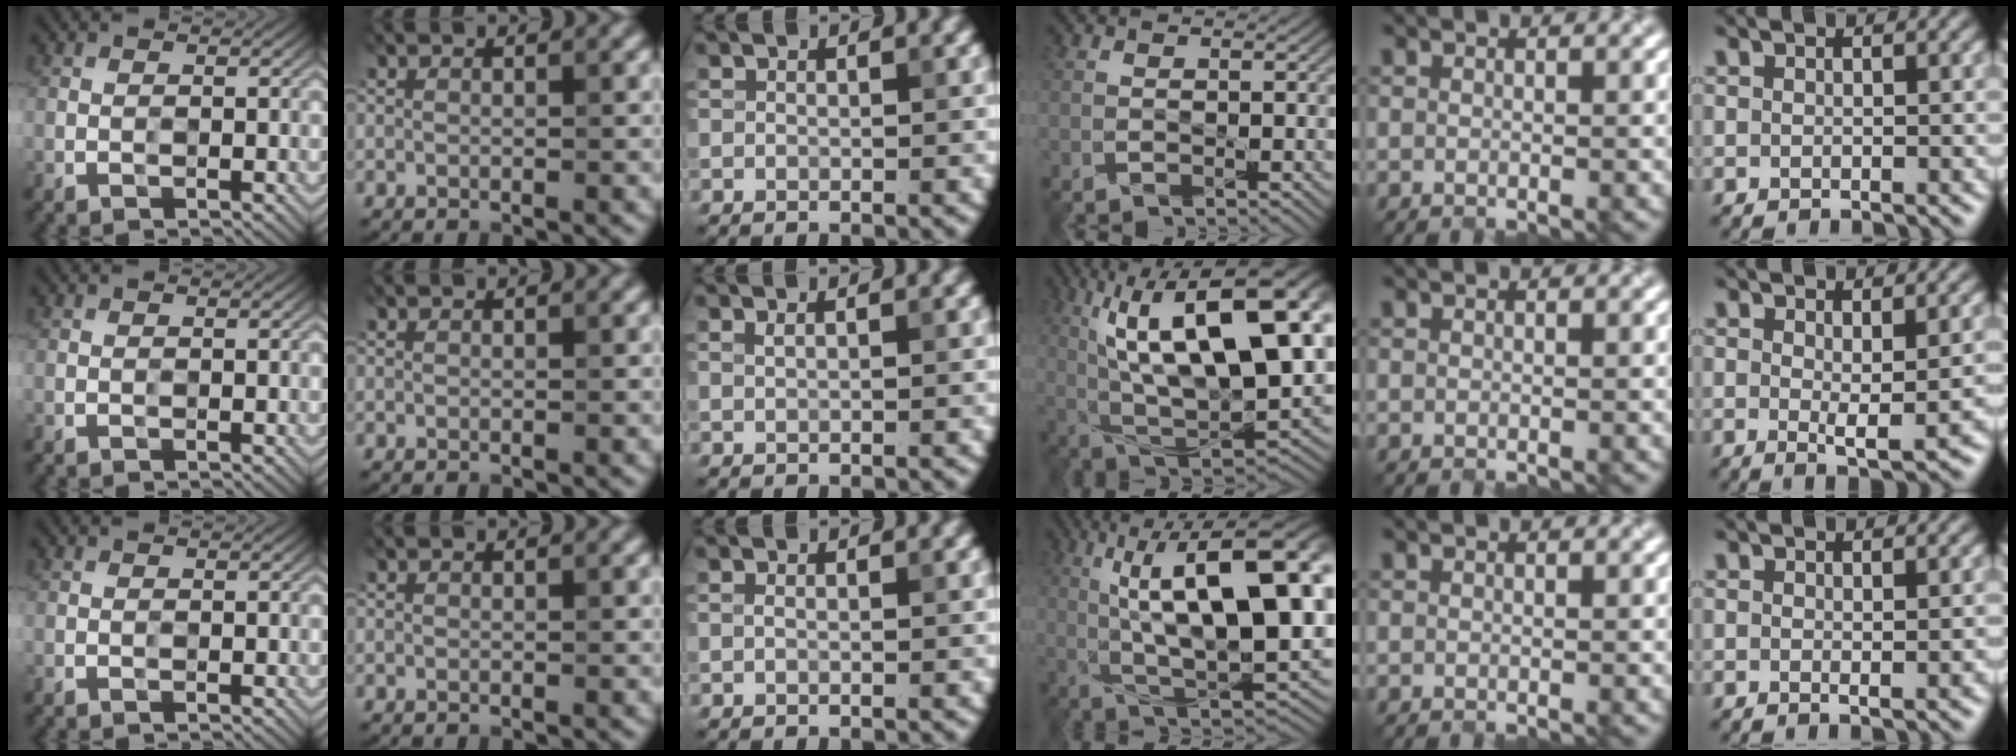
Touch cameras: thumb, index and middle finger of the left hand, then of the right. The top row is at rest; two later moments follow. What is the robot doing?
{"motion": "close", "object": "hinged tin"}